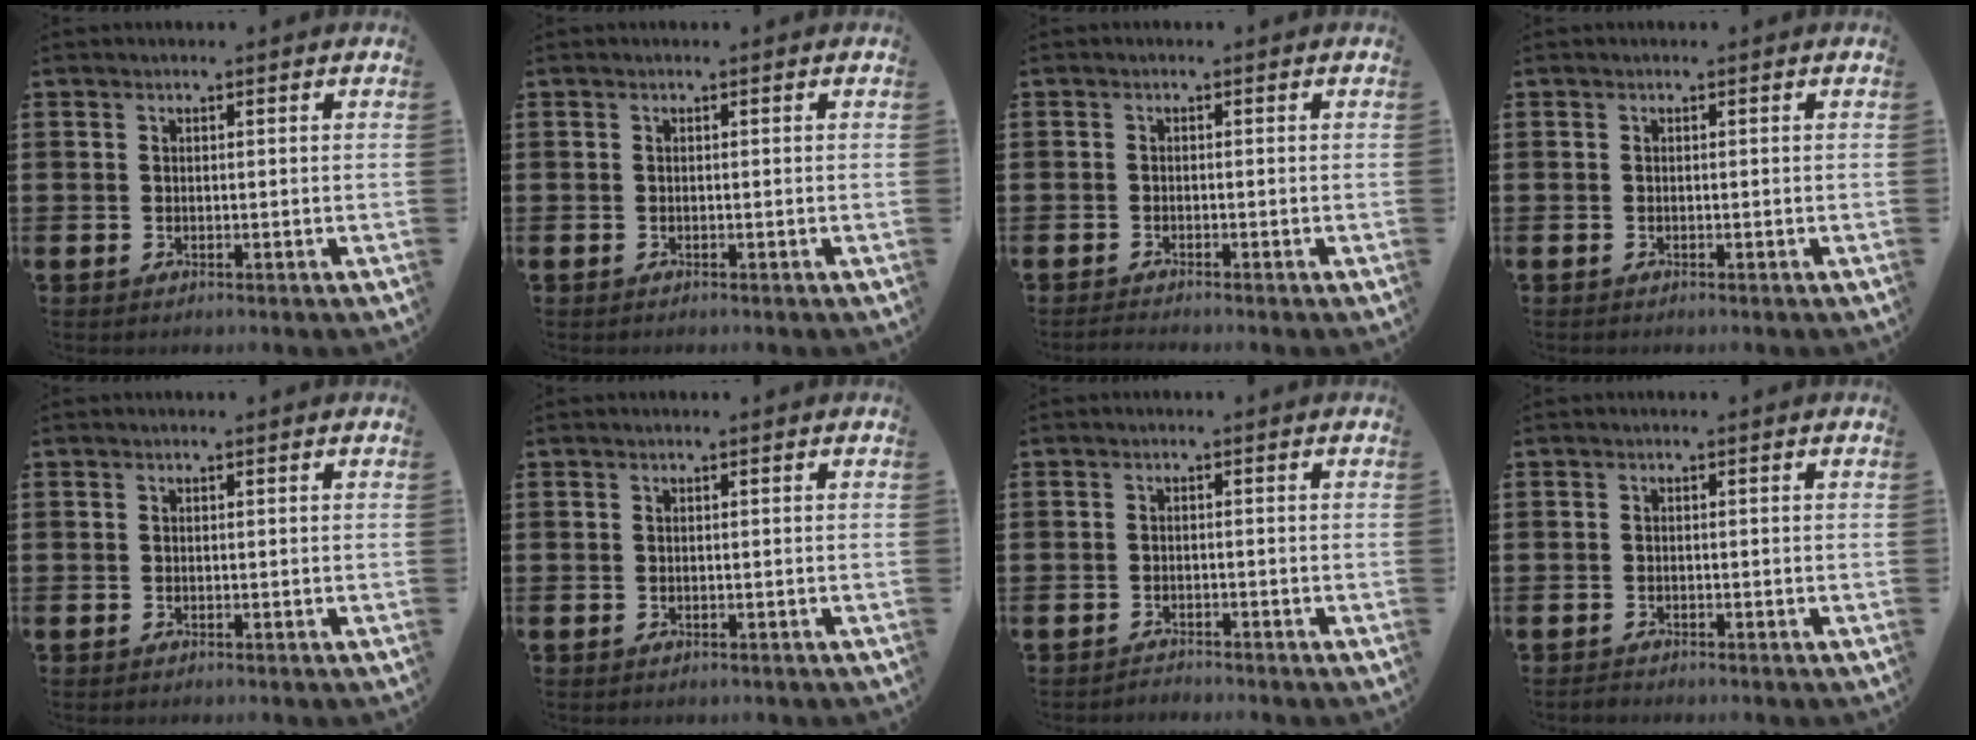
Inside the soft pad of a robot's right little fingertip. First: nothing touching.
{"total": 0.0}
{"total": 0.8, "force": [-0.7, -0.1, 0.2], "torque": [-0.004, -0.002, -0.015]}
{"total": 0.0}
{"total": 0.0}
{"total": 0.0}
{"total": 1.3, "force": [-1.2, 0.0, -0.2], "torque": [0.000, 0.005, -0.027]}
{"total": 0.5, "force": [-0.5, 0.2, 0.1], "torque": [-0.004, -0.001, -0.011]}